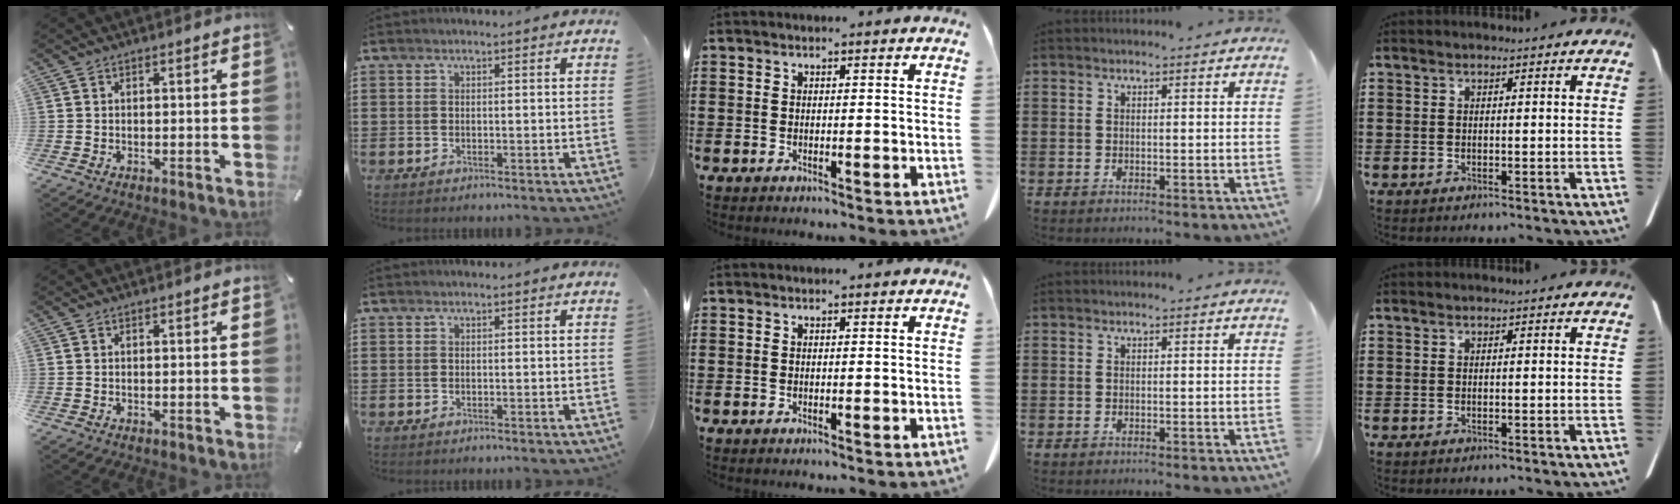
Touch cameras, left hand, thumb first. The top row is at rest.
{}